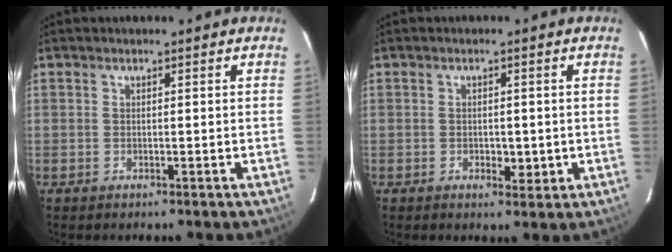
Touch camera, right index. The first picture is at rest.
{"total": 2.5, "force": [-0.5, 1.5, 2.0], "torque": [-0.026, 0.000, -0.003]}